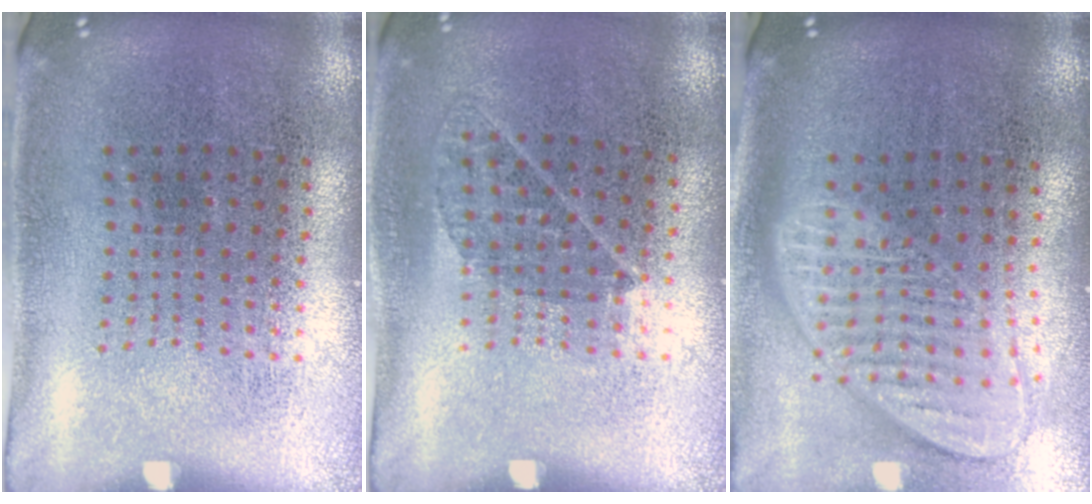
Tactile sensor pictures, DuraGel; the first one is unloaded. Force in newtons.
{"total": 0.8, "press": 0.6, "slide": 0.4}
{"total": 1.9, "press": 1.5, "slide": 1.1}